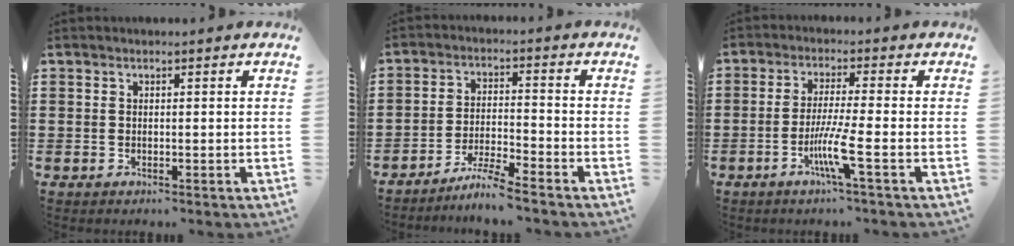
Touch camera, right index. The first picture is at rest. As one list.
[{"total": 4.9, "force": [-4.6, -0.5, 1.7], "torque": [-0.038, -0.006, -0.091]}, {"total": 6.4, "force": [-2.5, -0.3, 5.9], "torque": [-0.118, -0.019, -0.051]}]